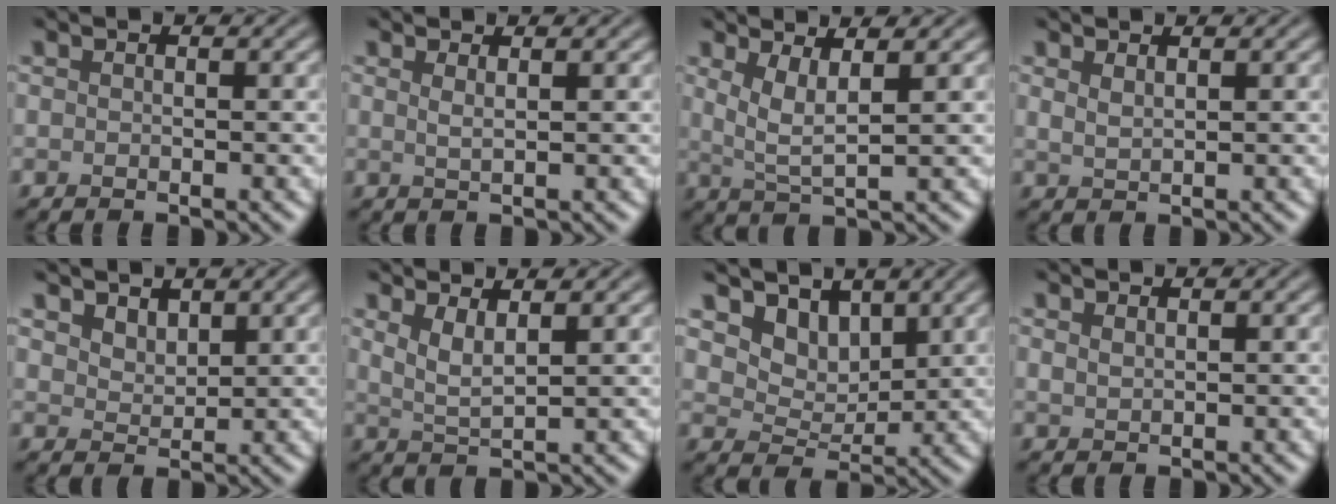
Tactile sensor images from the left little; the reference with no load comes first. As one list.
[{"total": 1.3, "force": [0.7, 0.4, 1.0], "torque": [-0.011, 0.000, 0.006]}, {"total": 3.2, "force": [1.3, 0.7, 2.8], "torque": [-0.054, -0.007, 0.029]}, {"total": 1.2, "force": [0.9, 0.4, 0.7], "torque": [-0.017, -0.001, 0.019]}, {"total": 2.0, "force": [1.6, 1.0, 0.7], "torque": [-0.019, -0.002, 0.030]}, {"total": 2.6, "force": [1.5, 0.7, 2.0], "torque": [-0.037, -0.005, 0.029]}, {"total": 5.1, "force": [3.3, 3.2, 2.1], "torque": [-0.057, -0.027, 0.069]}, {"total": 0.8, "force": [0.6, 0.3, 0.4], "torque": [-0.015, 0.001, 0.015]}]